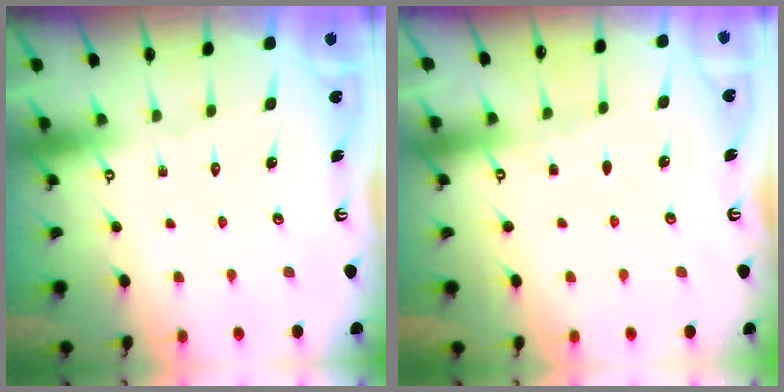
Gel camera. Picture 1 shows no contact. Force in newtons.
{"total": 2.7, "press": 2.7, "slide": 0.4}